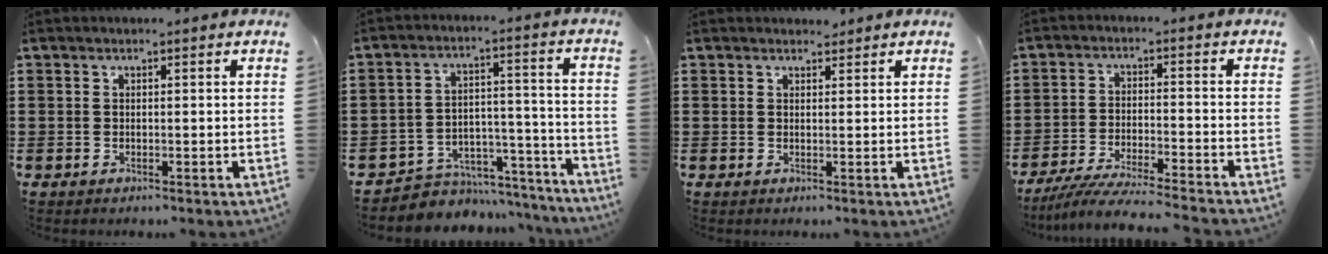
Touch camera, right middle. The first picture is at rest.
{"total": 5.1, "force": [-4.5, 2.2, 0.3], "torque": [-0.011, 0.016, -0.094]}
{"total": 1.4, "force": [1.3, 0.5, -0.1], "torque": [0.006, -0.001, 0.023]}
{"total": 5.9, "force": [-5.5, -0.1, 2.0], "torque": [-0.050, -0.019, -0.111]}